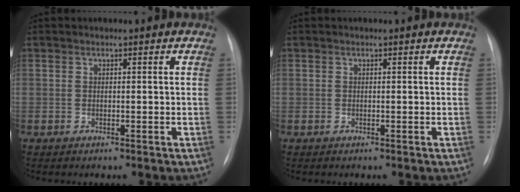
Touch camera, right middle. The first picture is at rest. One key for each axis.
{"total": 0.0}